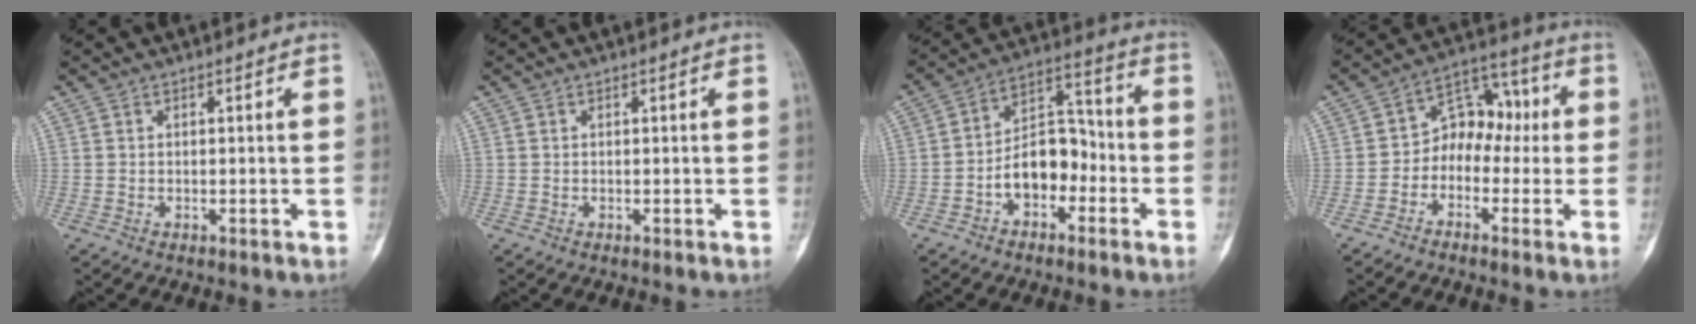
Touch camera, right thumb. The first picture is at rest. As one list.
[{"total": 0.0}, {"total": 10.9, "force": [-3.6, 7.2, 7.4], "torque": [-0.096, 0.054, -0.071]}, {"total": 9.4, "force": [-1.0, 7.1, 6.1], "torque": [-0.052, 0.045, -0.034]}]